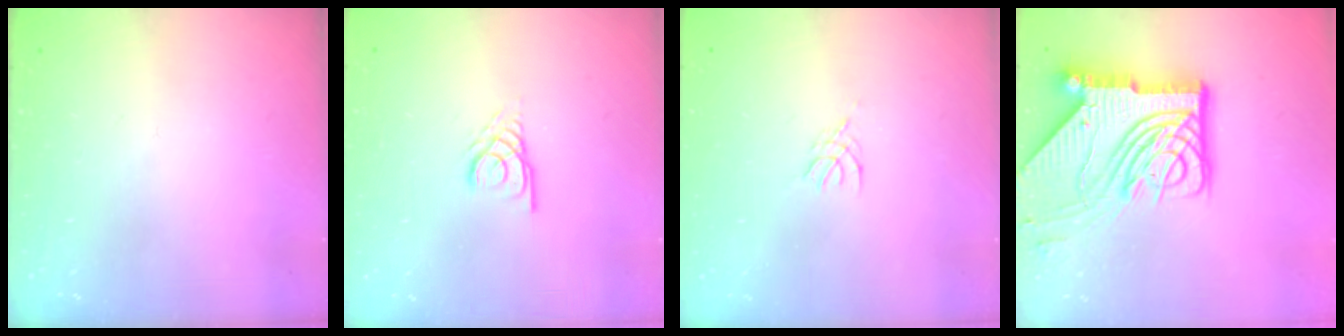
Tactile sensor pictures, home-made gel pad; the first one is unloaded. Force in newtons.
{"total": 2.8, "press": 2.8, "slide": 0.1}
{"total": 1.2, "press": 1.2, "slide": 0.3}
{"total": 19.9, "press": 19.8, "slide": 2.6}